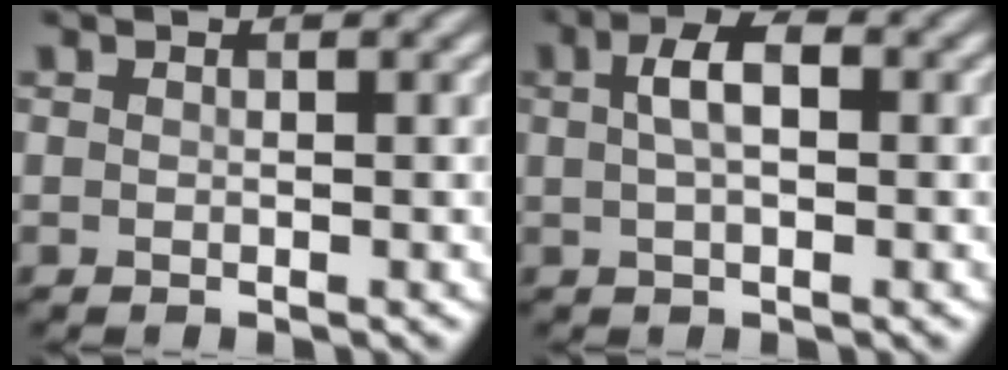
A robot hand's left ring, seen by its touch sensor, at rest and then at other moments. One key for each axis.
{"total": 3.3, "fx": 0.6, "fy": 1.5, "fz": 2.9, "tx": -0.056, "ty": 0.007, "tz": 0.007}